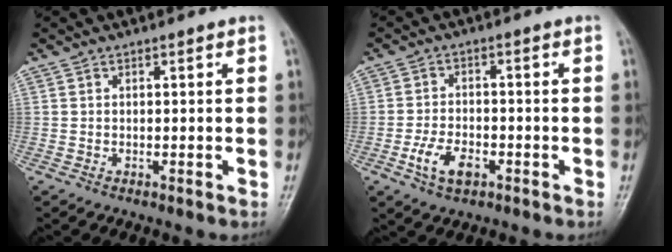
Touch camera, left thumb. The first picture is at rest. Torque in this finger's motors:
{"motor_torque": [-0.48, 0.66, 0.22, 0.08, 0.01]}